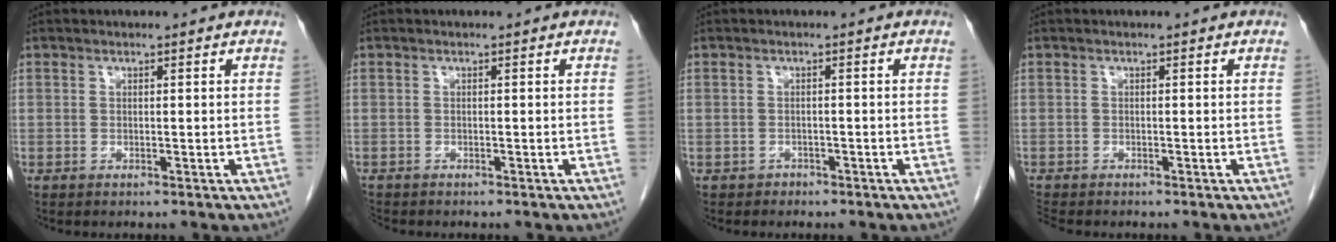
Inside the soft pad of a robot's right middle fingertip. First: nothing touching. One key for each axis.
{"total": 1.2, "fx": -1.1, "fy": 0.3, "fz": 0.1, "tx": -0.008, "ty": -0.004, "tz": -0.021}
{"total": 1.1, "fx": -0.8, "fy": 0.7, "fz": -0.1, "tx": -0.007, "ty": 0.003, "tz": -0.013}
{"total": 1.7, "fx": -1.6, "fy": 0.3, "fz": 0.3, "tx": -0.010, "ty": -0.006, "tz": -0.028}